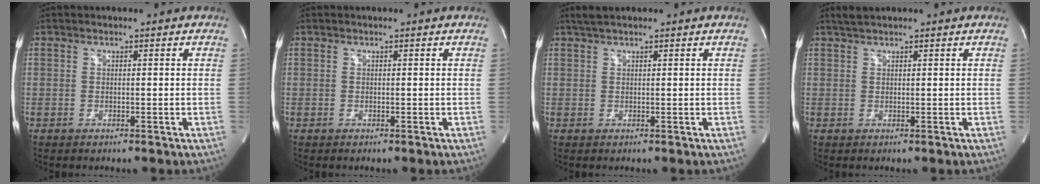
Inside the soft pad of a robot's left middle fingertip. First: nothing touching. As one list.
[{"total": 0.0}, {"total": 2.2, "force": [1.8, 0.3, 1.2], "torque": [-0.026, 0.018, 0.035]}, {"total": 1.9, "force": [1.6, 0.3, 0.8], "torque": [-0.021, 0.015, 0.033]}]